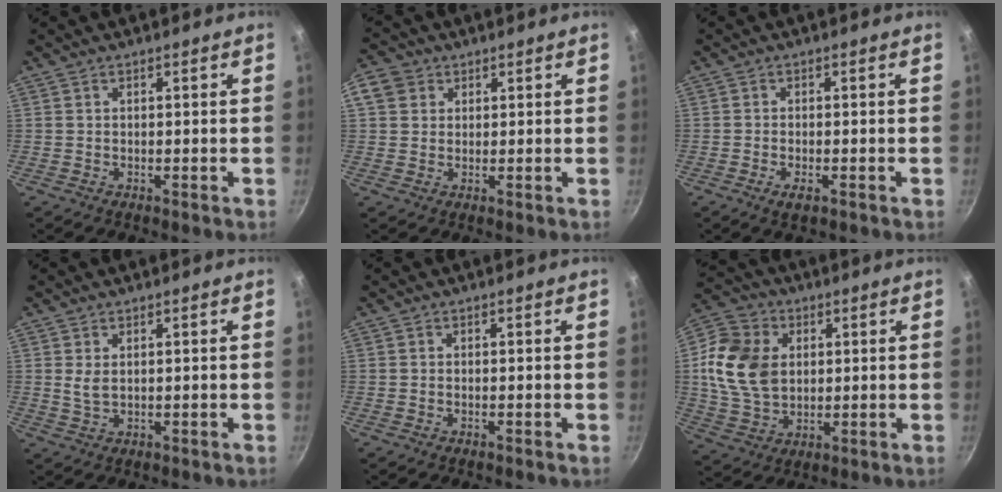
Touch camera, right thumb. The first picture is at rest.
{"total": 4.8, "force": [1.7, 4.1, 1.8], "torque": [-0.012, 0.002, 0.021]}
{"total": 2.6, "force": [-1.2, 1.1, 2.0], "torque": [-0.044, 0.000, -0.024]}
{"total": 2.5, "force": [0.7, 1.3, 1.9], "torque": [-0.036, -0.007, 0.017]}
{"total": 0.0}
{"total": 14.8, "force": [2.3, 11.2, 9.4], "torque": [-0.163, -0.005, 0.042]}